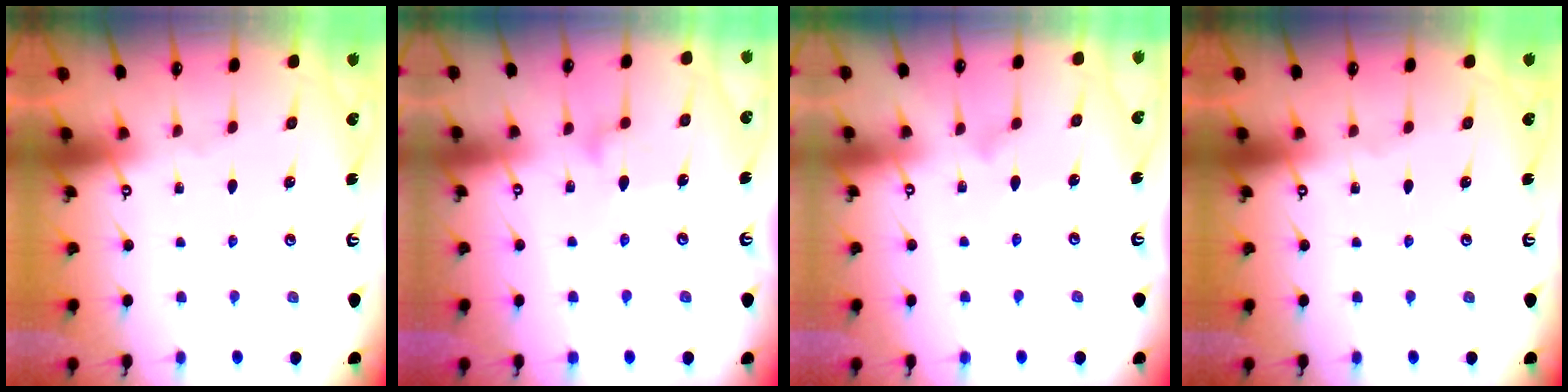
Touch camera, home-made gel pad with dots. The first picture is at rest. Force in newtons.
{"total": 9.7, "press": 9.7, "slide": 0.5}
{"total": 8.0, "press": 7.9, "slide": 0.4}
{"total": 0.0}